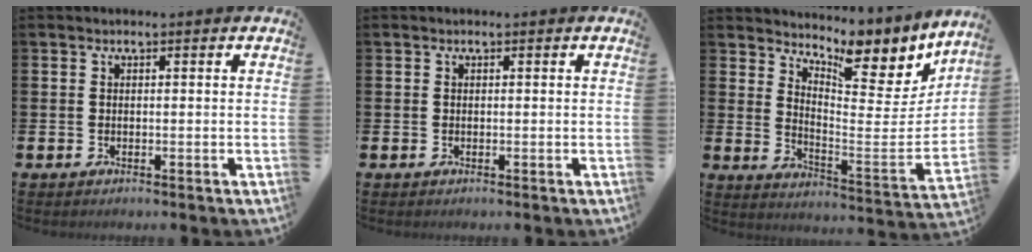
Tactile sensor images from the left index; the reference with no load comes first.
{"total": 0.0}
{"total": 8.4, "force": [7.8, 2.1, 2.4], "torque": [-0.040, -0.081, 0.130]}